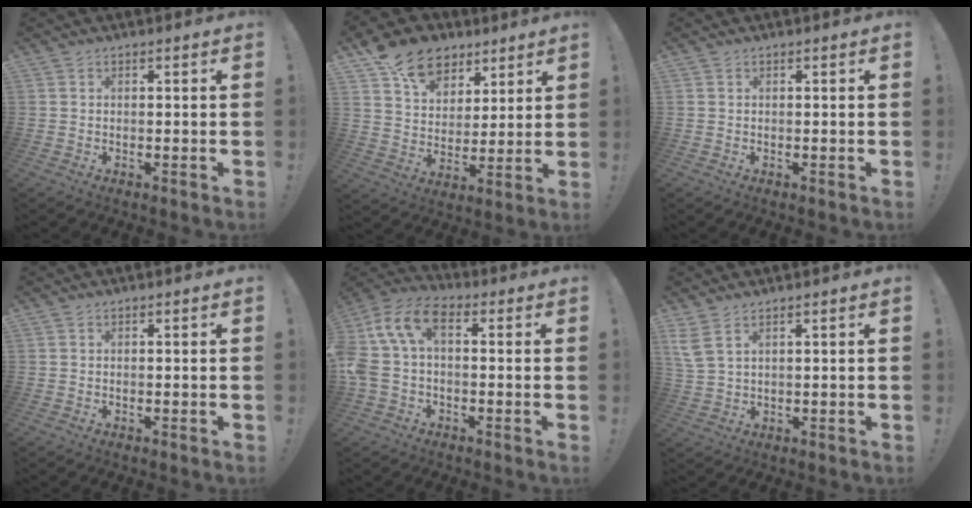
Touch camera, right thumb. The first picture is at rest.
{"total": 14.9, "force": [9.1, 10.3, 5.9], "torque": [-0.092, -0.050, 0.175]}
{"total": 0.0}
{"total": 0.0}
{"total": 12.2, "force": [2.0, 7.3, 9.6], "torque": [-0.204, 0.010, 0.040]}
{"total": 4.6, "force": [2.8, 1.4, 3.4], "torque": [-0.077, -0.011, 0.053]}